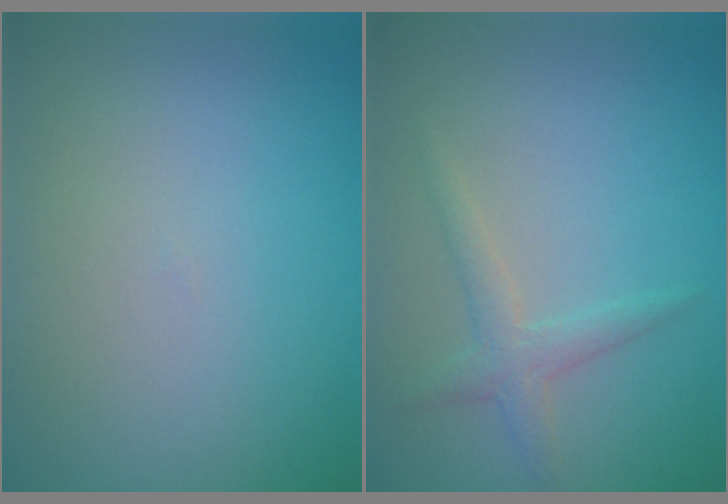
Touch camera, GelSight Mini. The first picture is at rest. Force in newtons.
{"total": 1.9, "press": 1.9, "slide": 0.1}